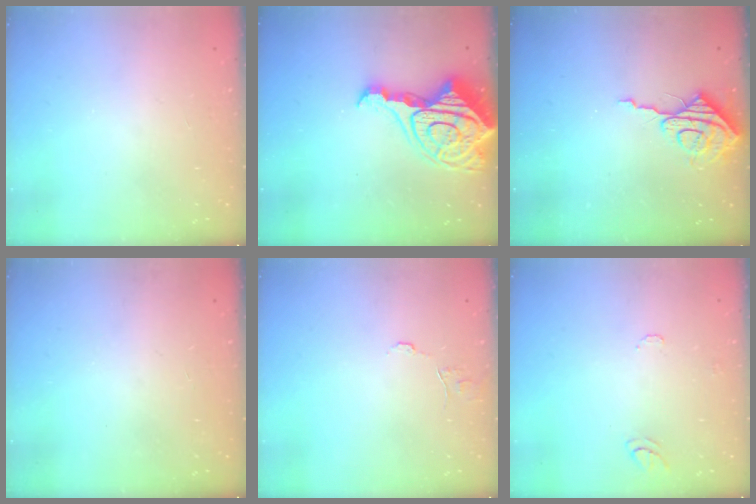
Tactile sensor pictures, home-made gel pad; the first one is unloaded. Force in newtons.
{"total": 20.3, "press": 20.2, "slide": 1.9}
{"total": 8.8, "press": 8.8, "slide": 0.3}
{"total": 0.0}
{"total": 6.4, "press": 6.4, "slide": 0.5}
{"total": 5.4, "press": 5.4, "slide": 0.6}